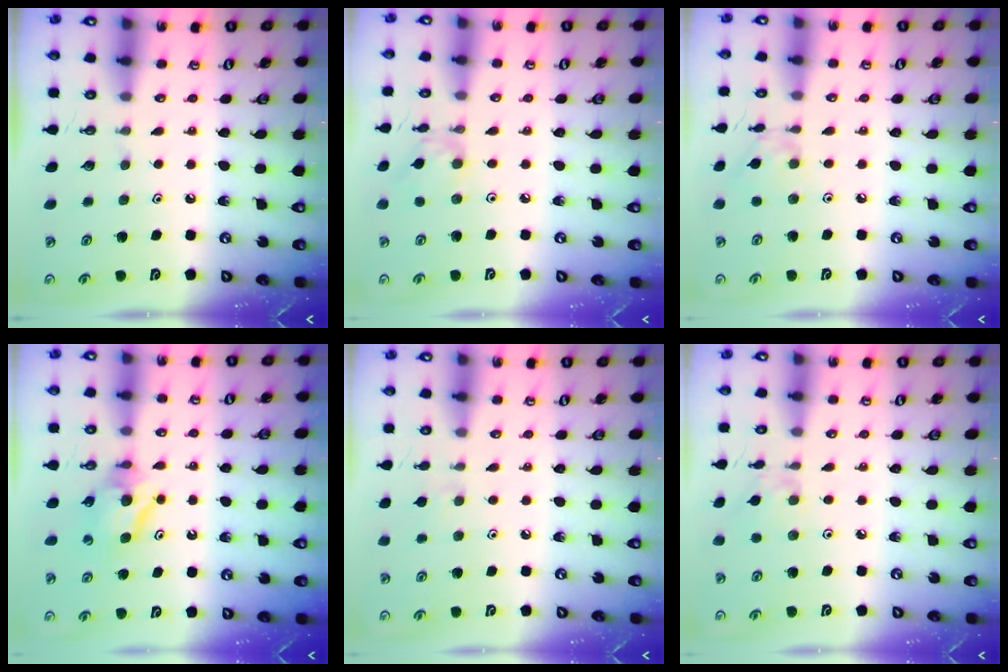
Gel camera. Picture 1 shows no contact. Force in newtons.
{"total": 2.9, "press": 2.9, "slide": 0.2}
{"total": 2.0, "press": 2.0, "slide": 0.2}
{"total": 8.3, "press": 8.3, "slide": 0.3}
{"total": 5.5, "press": 5.5, "slide": 0.7}
{"total": 2.0, "press": 2.0, "slide": 0.4}